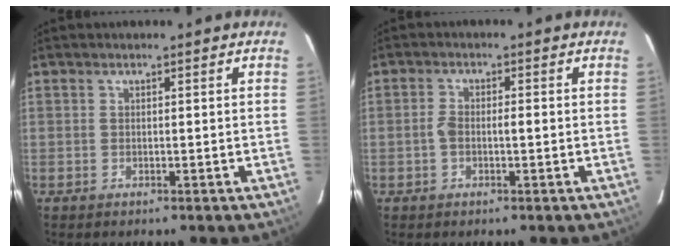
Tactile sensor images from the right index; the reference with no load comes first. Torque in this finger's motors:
{"motor_torque": [0.58, 0.03, 0.31, 0.07]}